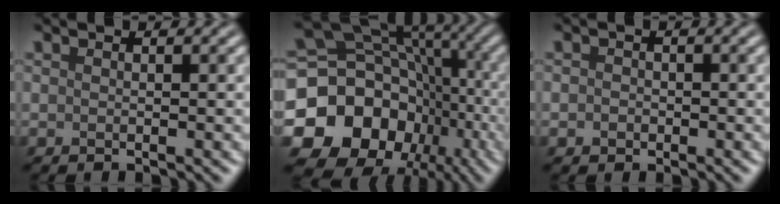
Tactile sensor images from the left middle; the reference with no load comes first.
{"total": 18.2, "force": [-5.7, 15.2, 8.3], "torque": [-0.157, 0.000, -0.122]}
{"total": 1.0, "force": [-0.2, 0.9, 0.3], "torque": [-0.001, -0.003, -0.006]}